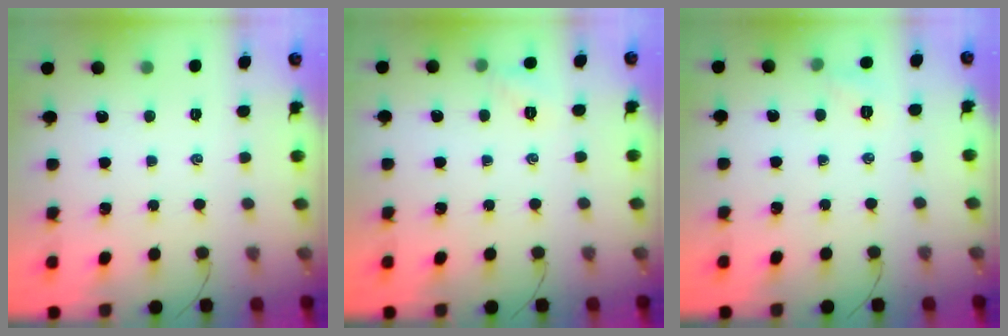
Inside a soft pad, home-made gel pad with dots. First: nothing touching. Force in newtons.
{"total": 5.6, "press": 5.4, "slide": 1.7}
{"total": 4.7, "press": 4.5, "slide": 1.2}